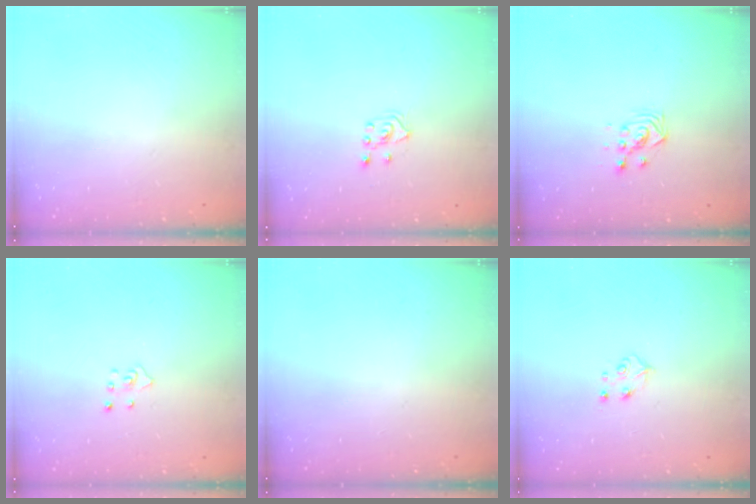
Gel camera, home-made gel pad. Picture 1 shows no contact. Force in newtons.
{"total": 3.0, "press": 2.9, "slide": 0.7}
{"total": 3.5, "press": 3.5, "slide": 0.2}
{"total": 3.7, "press": 3.6, "slide": 0.4}
{"total": 0.0}
{"total": 5.2, "press": 5.1, "slide": 0.7}